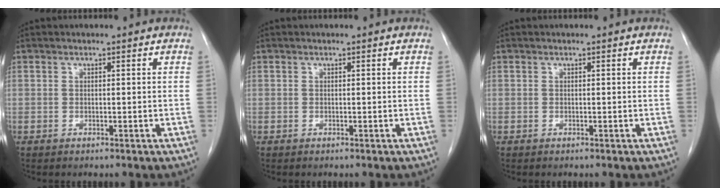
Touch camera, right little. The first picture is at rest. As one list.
[{"total": 0.0}, {"total": 0.0}]